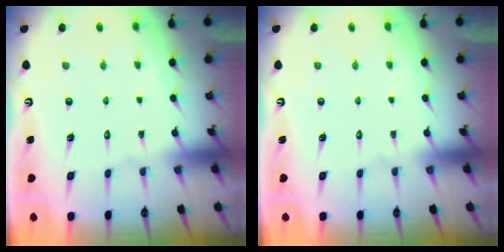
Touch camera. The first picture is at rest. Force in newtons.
{"total": 0.0}